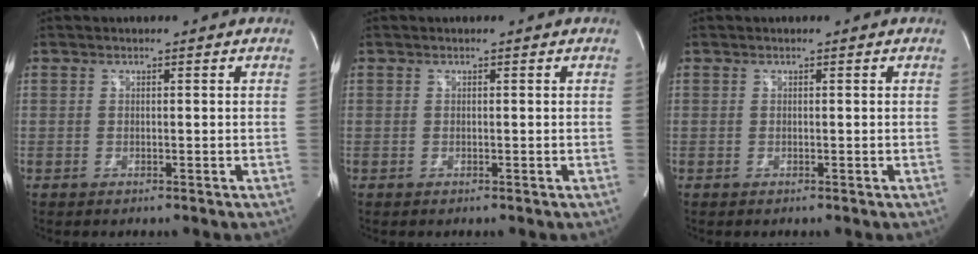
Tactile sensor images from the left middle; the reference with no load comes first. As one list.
[{"total": 0.0}, {"total": 0.0}]